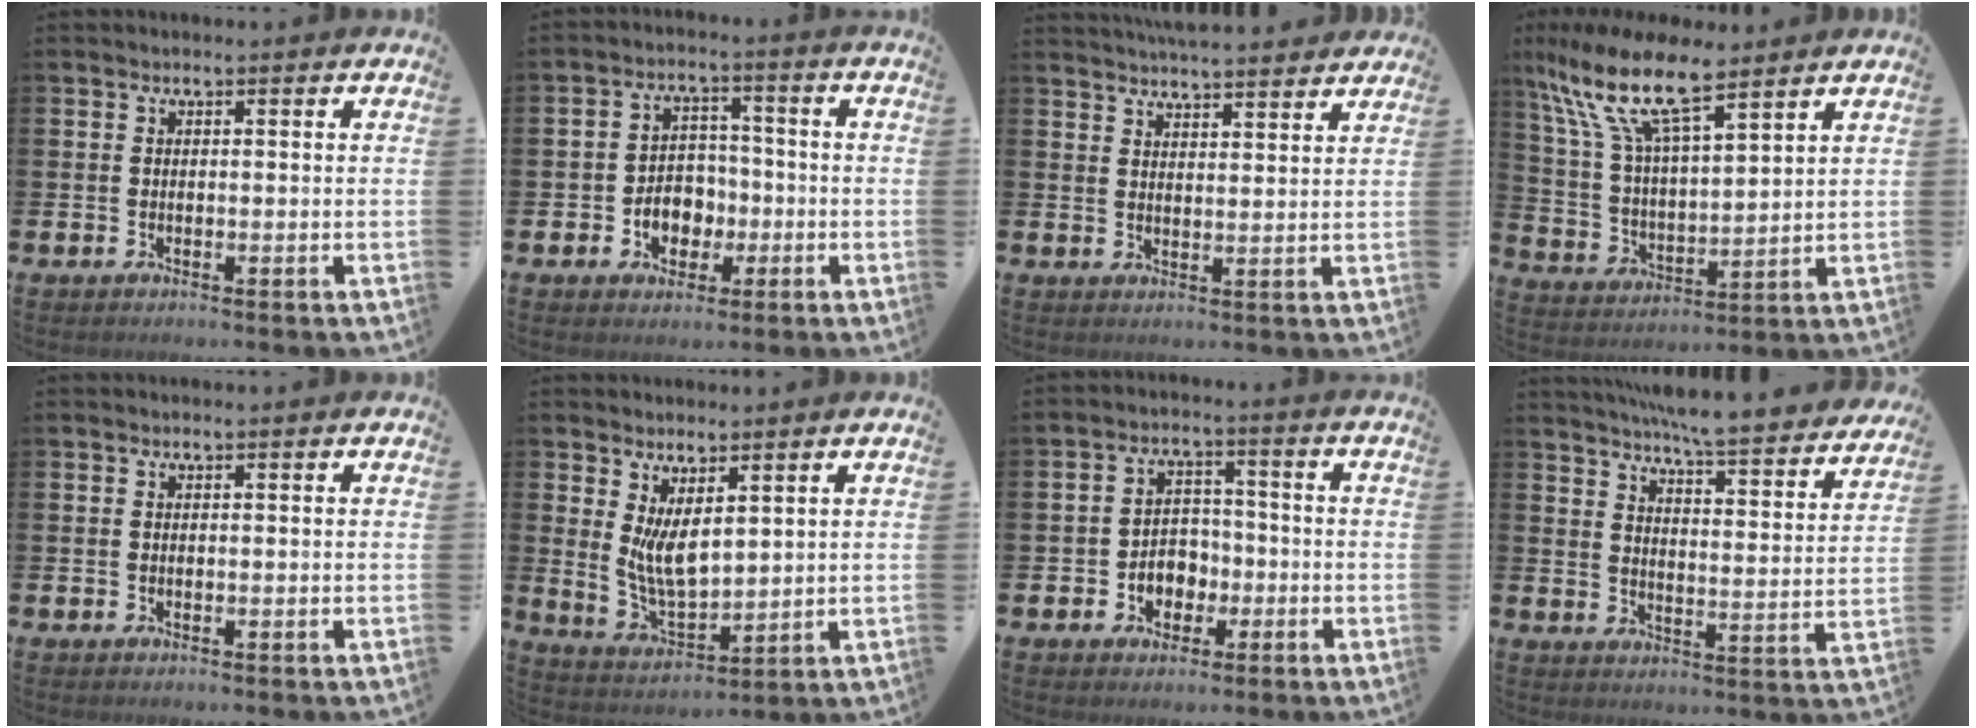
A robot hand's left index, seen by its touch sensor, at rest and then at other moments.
{"total": 4.5, "force": [-1.3, 3.9, 1.8], "torque": [-0.036, 0.005, -0.031]}
{"total": 4.6, "force": [4.6, 0.0, 0.2], "torque": [-0.012, -0.024, 0.083]}
{"total": 12.3, "force": [9.2, 3.7, 7.2], "torque": [-0.176, -0.034, 0.162]}
{"total": 0.0}
{"total": 5.9, "force": [3.1, 2.6, 4.3], "torque": [-0.074, -0.028, 0.053]}
{"total": 3.8, "force": [-1.3, 3.3, 1.4], "torque": [-0.027, 0.003, -0.034]}
{"total": 7.1, "force": [6.8, -0.2, 2.3], "torque": [-0.064, -0.053, 0.115]}